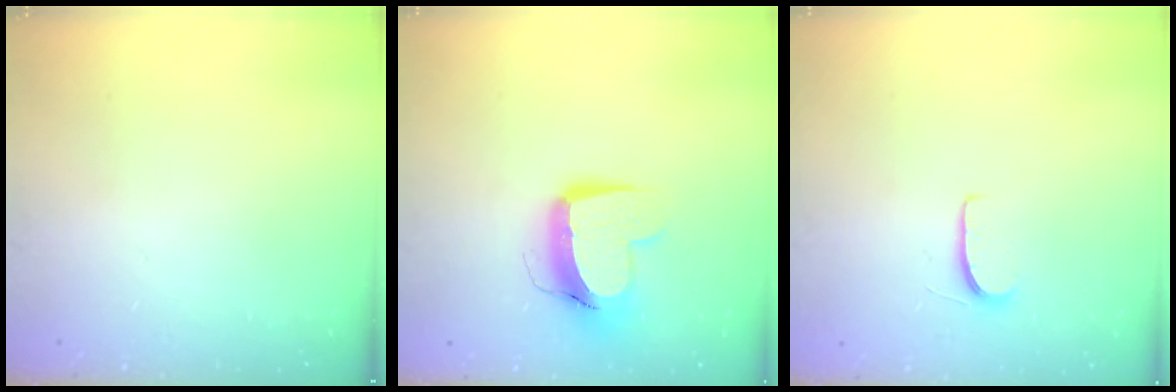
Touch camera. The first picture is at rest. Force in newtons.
{"total": 13.0, "press": 12.9, "slide": 1.7}
{"total": 5.4, "press": 5.3, "slide": 0.5}